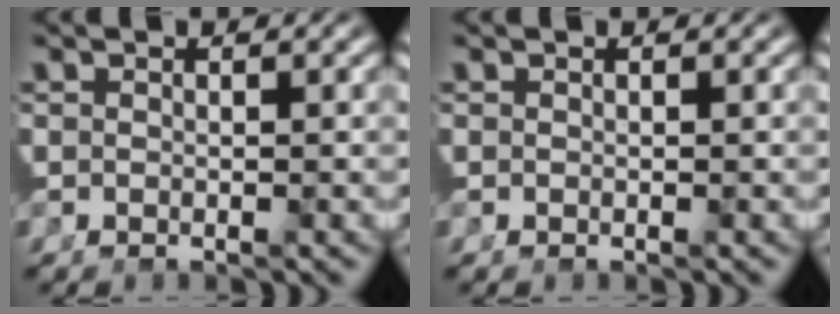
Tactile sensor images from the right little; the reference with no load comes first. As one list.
[{"total": 0.0}]